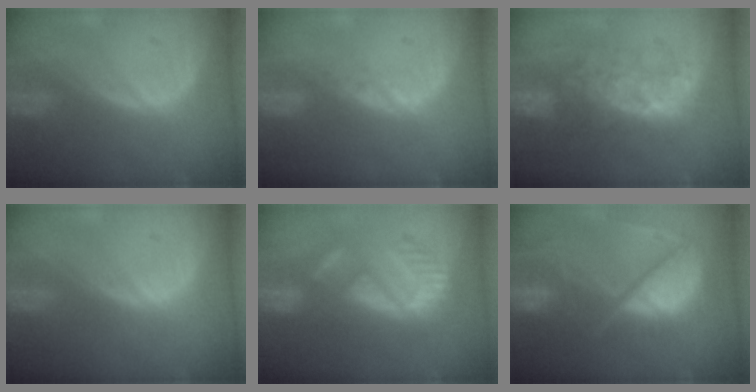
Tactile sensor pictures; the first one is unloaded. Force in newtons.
{"total": 1.0, "press": 1.0, "slide": 0.2}
{"total": 8.7, "press": 8.1, "slide": 3.1}
{"total": 0.0}
{"total": 9.4, "press": 8.1, "slide": 4.6}
{"total": 11.4, "press": 9.4, "slide": 6.4}